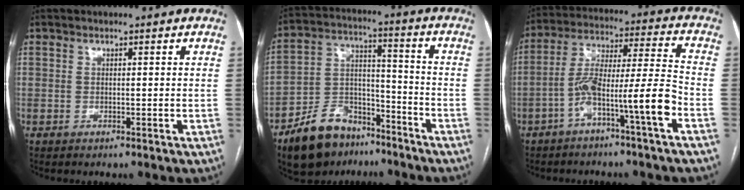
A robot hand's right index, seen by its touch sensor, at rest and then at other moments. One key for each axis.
{"total": 13.1, "fx": -9.5, "fy": 7.0, "fz": 5.7, "tx": -0.113, "ty": 0.020, "tz": -0.164}
{"total": 11.9, "fx": -5.5, "fy": -0.2, "fz": 10.6, "tx": -0.192, "ty": 0.025, "tz": -0.096}